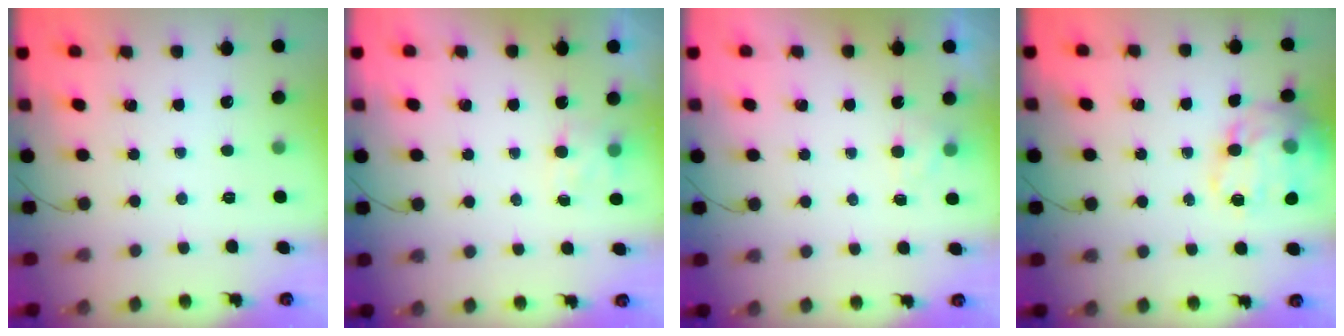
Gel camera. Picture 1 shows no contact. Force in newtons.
{"total": 3.7, "press": 3.6, "slide": 1.0}
{"total": 1.3, "press": 0.7, "slide": 1.0}
{"total": 16.0, "press": 15.8, "slide": 2.2}